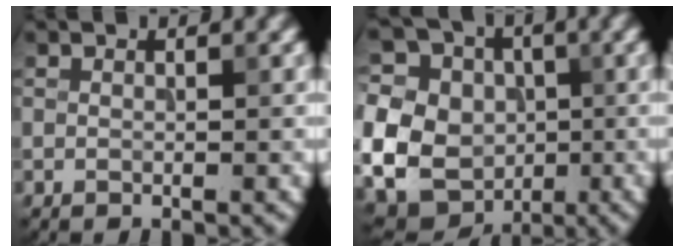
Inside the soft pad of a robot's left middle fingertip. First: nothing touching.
{"total": 18.2, "force": [-1.2, 16.9, 6.8], "torque": [-0.169, 0.006, -0.052]}